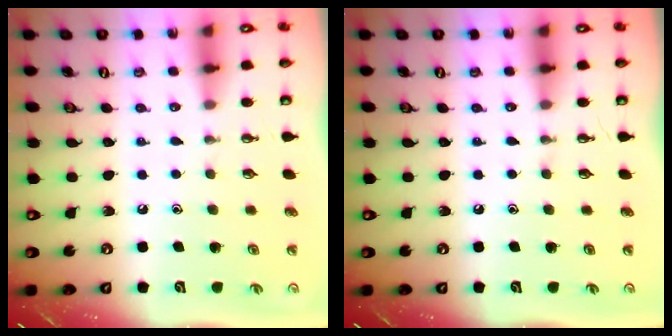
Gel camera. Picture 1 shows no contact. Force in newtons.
{"total": 0.0}